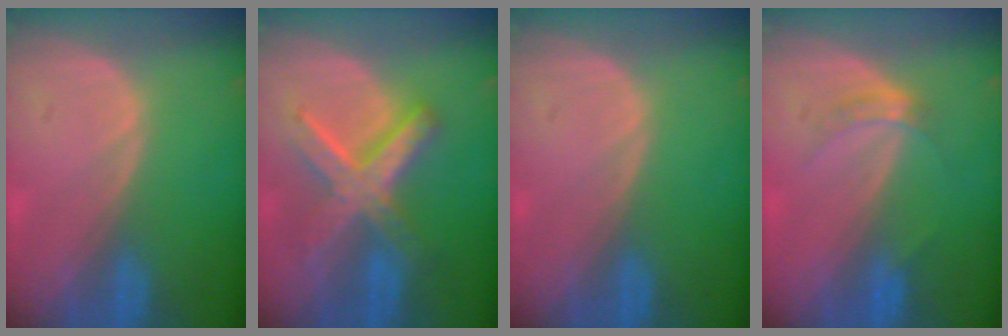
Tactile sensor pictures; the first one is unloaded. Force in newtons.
{"total": 8.6, "press": 8.6, "slide": 0.7}
{"total": 0.0}
{"total": 2.8, "press": 2.5, "slide": 1.3}